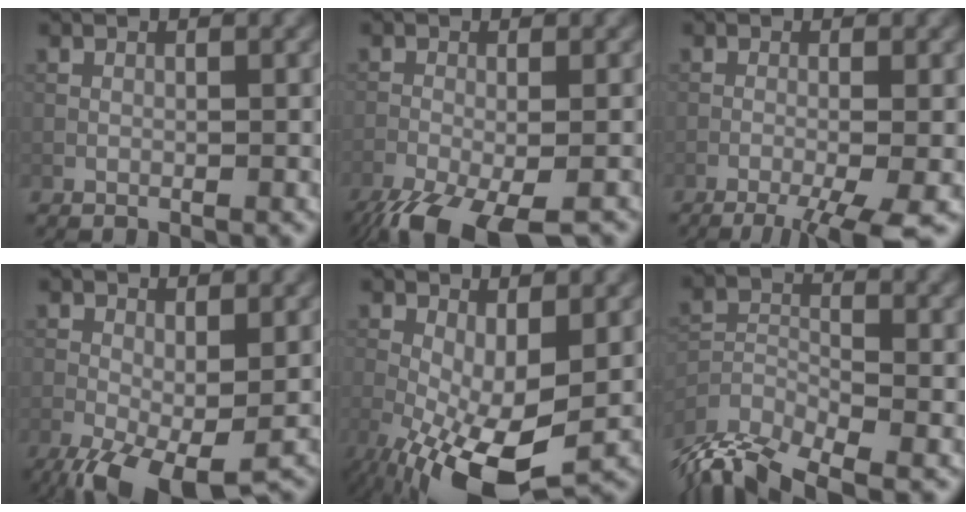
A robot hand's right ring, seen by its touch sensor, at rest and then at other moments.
{"total": 9.3, "force": [-7.2, 2.8, 5.2], "torque": [-0.104, -0.038, -0.105]}
{"total": 4.9, "force": [-2.8, 0.6, 3.9], "torque": [-0.060, -0.001, -0.050]}
{"total": 7.4, "force": [-3.5, 2.9, 5.9], "torque": [-0.125, -0.026, -0.052]}
{"total": 9.8, "force": [-3.4, 3.5, 8.5], "torque": [-0.184, -0.019, -0.054]}
{"total": 8.1, "force": [-6.3, 2.7, 4.3], "torque": [-0.085, -0.008, -0.127]}